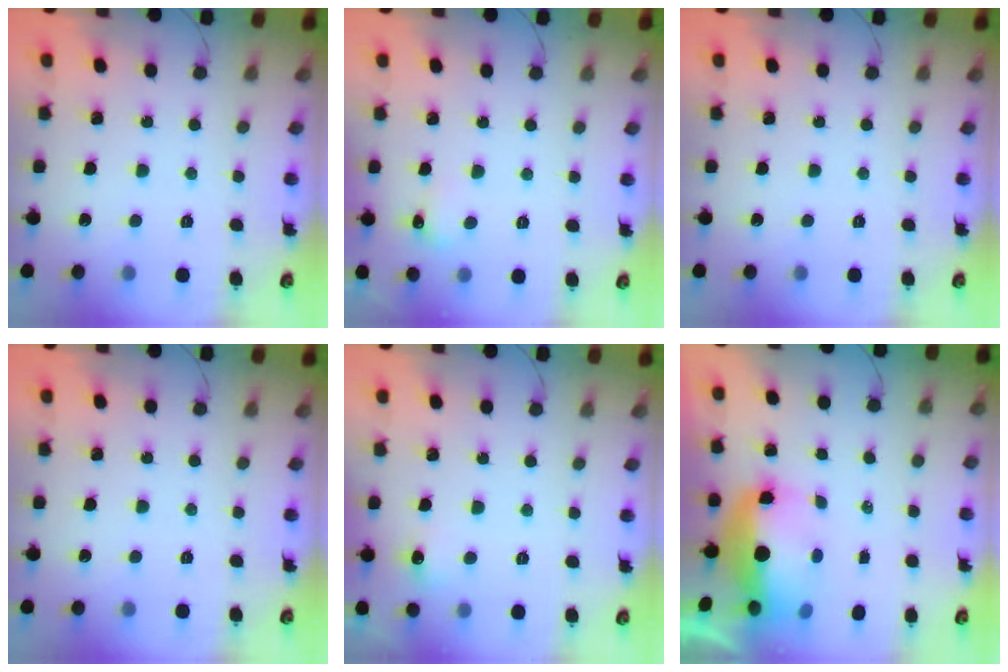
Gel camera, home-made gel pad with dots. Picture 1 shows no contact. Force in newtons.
{"total": 7.2, "press": 4.2, "slide": 5.8}
{"total": 0.0}
{"total": 0.0}
{"total": 5.2, "press": 5.0, "slide": 1.3}
{"total": 9.3, "press": 9.1, "slide": 1.9}